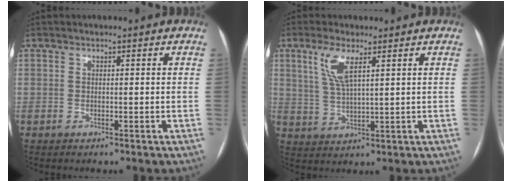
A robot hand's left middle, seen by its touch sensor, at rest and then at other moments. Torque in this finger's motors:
{"motor_torque": [0.74, -0.38, 0.16, 0.03]}